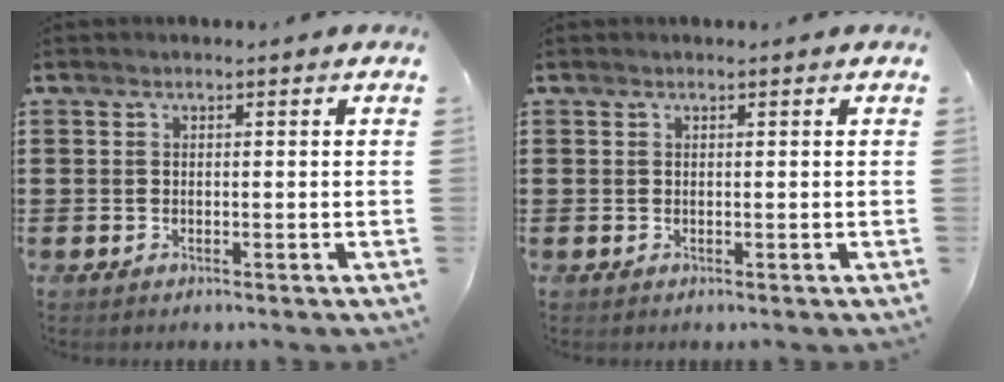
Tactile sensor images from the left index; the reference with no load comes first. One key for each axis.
{"total": 0.0}